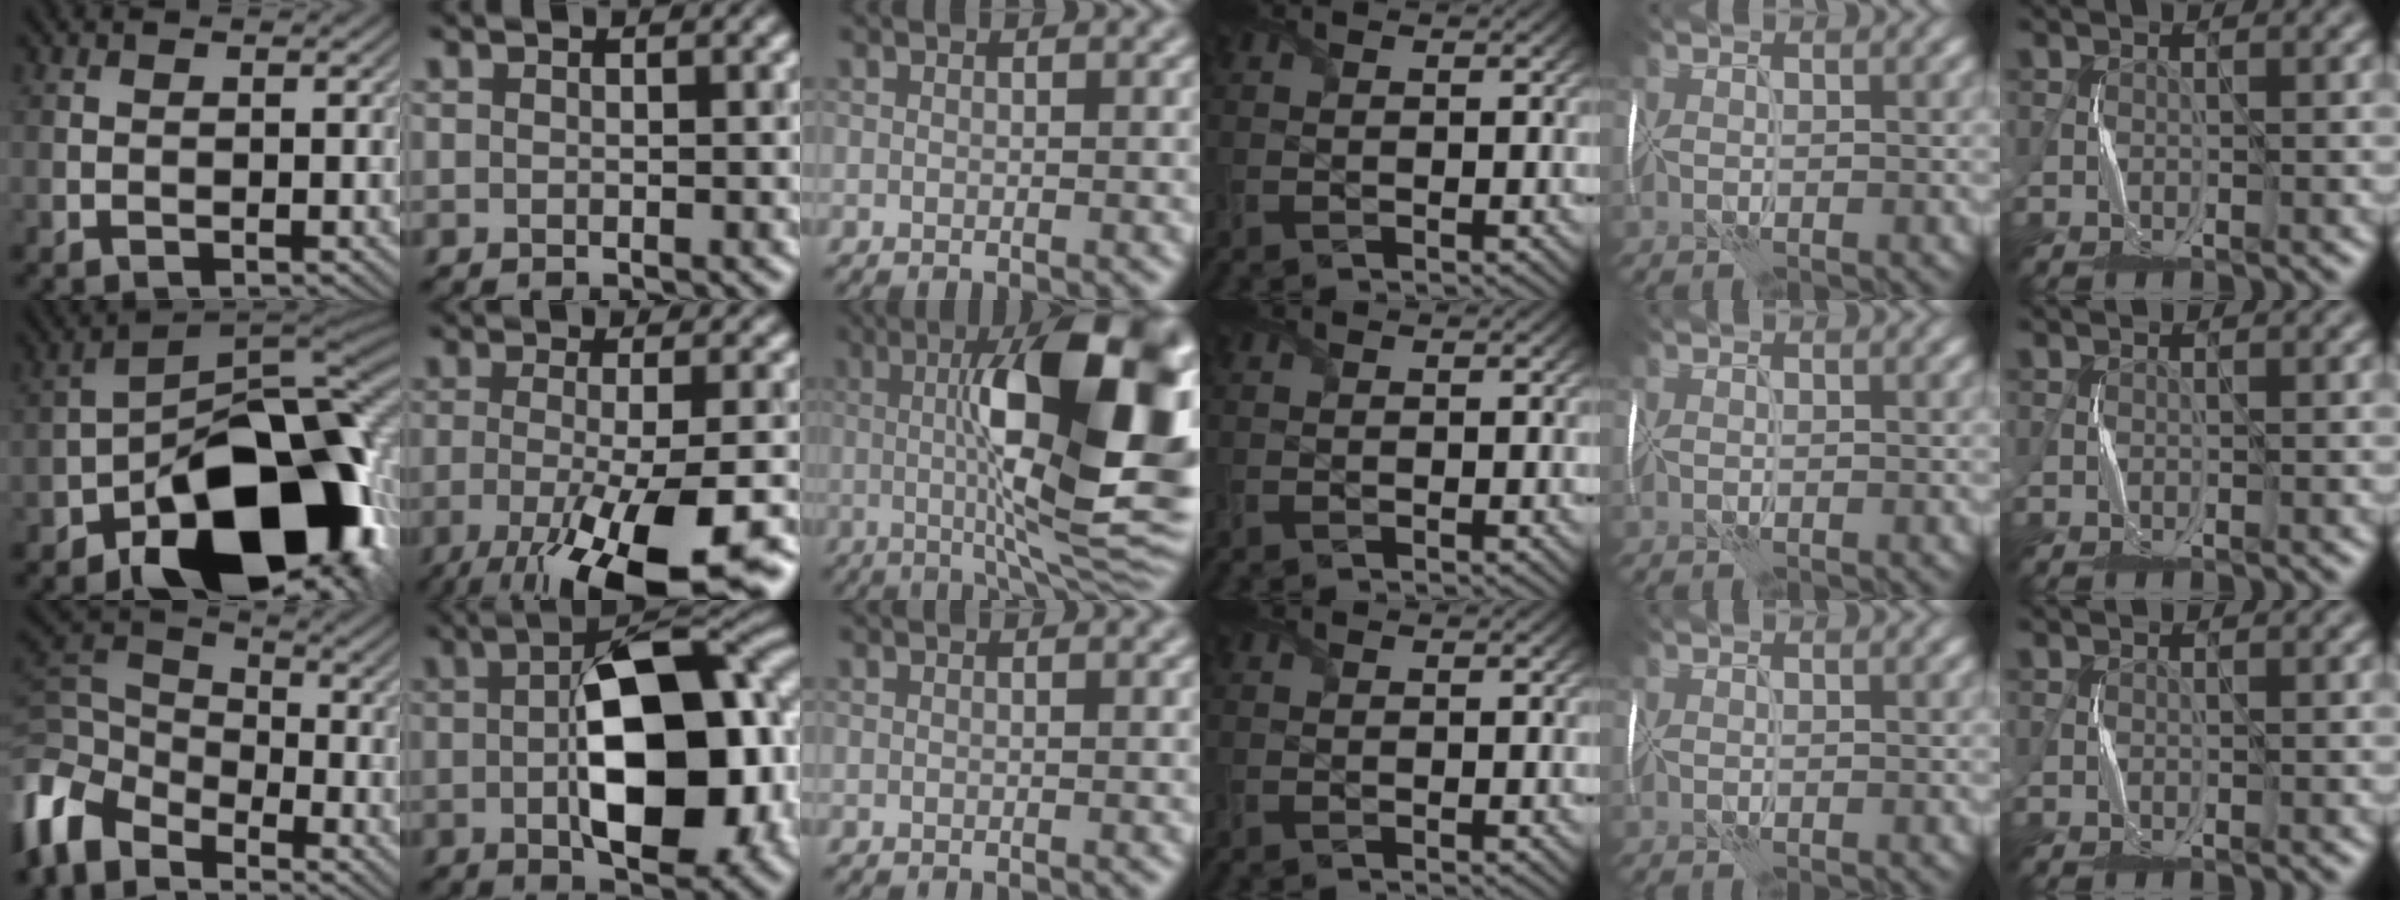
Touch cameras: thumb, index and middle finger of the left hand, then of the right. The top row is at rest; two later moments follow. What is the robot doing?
{"motion": "wrap", "object": "plastic wrap"}